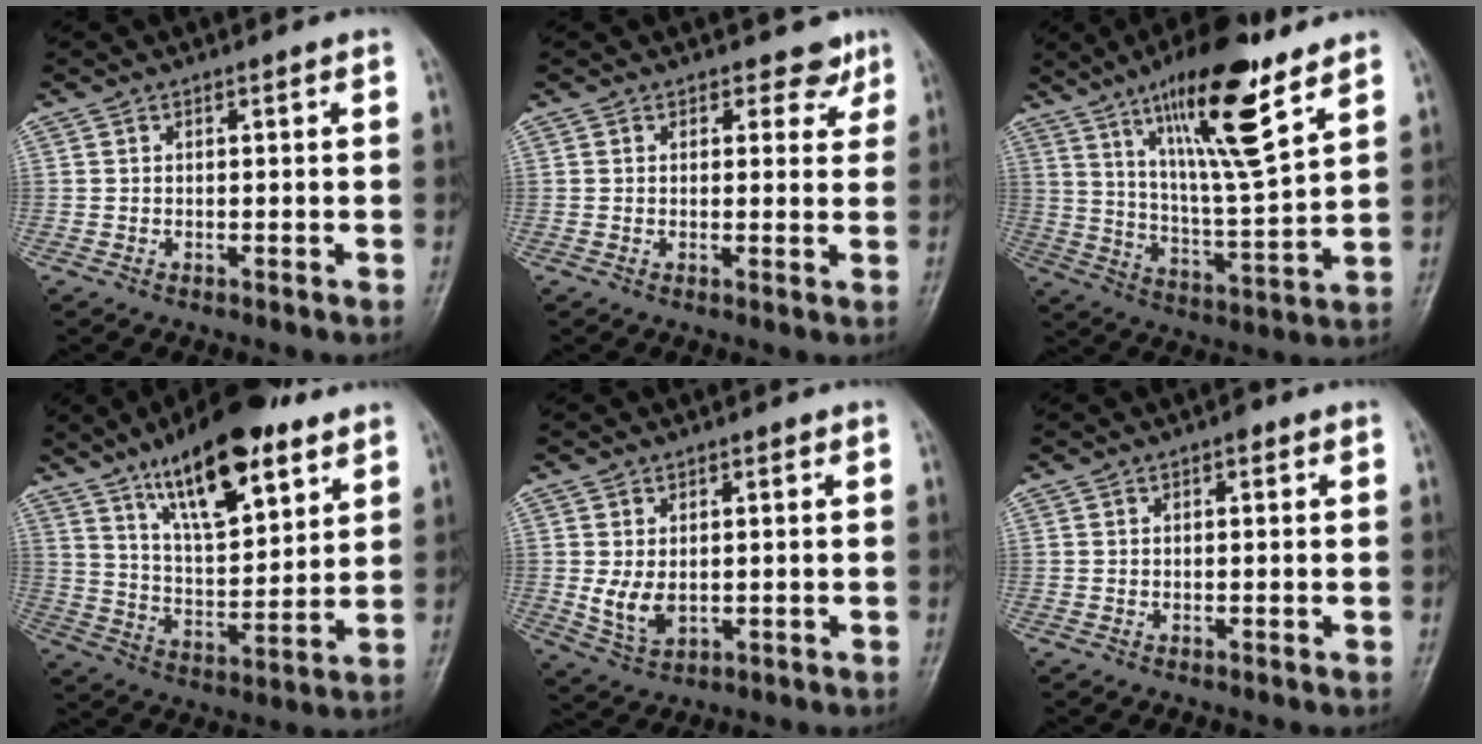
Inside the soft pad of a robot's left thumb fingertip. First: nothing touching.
{"total": 3.4, "force": [2.6, 2.2, 0.5], "torque": [0.020, -0.017, 0.023]}
{"total": 18.4, "force": [11.0, 3.6, 14.3], "torque": [-0.225, -0.058, 0.194]}
{"total": 19.2, "force": [11.6, 6.9, 13.7], "torque": [-0.189, -0.054, 0.202]}
{"total": 5.1, "force": [0.2, 3.6, 3.6], "torque": [-0.059, -0.015, 0.016]}
{"total": 1.0, "force": [0.5, 0.5, 0.7], "torque": [-0.007, 0.001, 0.002]}